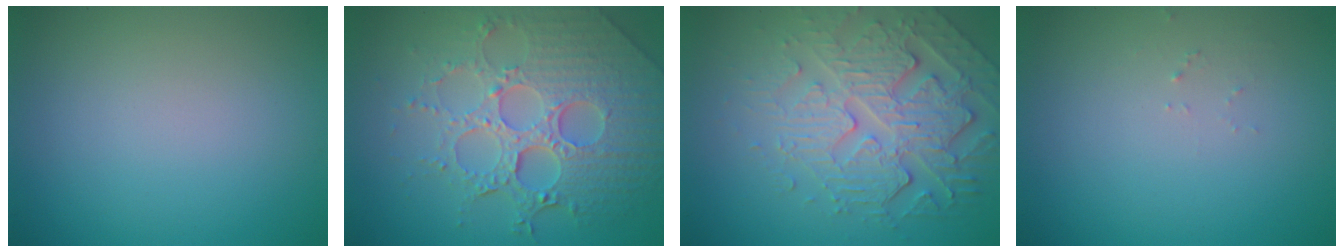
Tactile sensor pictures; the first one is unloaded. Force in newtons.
{"total": 8.2, "press": 6.0, "slide": 5.6}
{"total": 6.4, "press": 4.9, "slide": 4.1}
{"total": 0.7, "press": 0.7, "slide": 0.1}